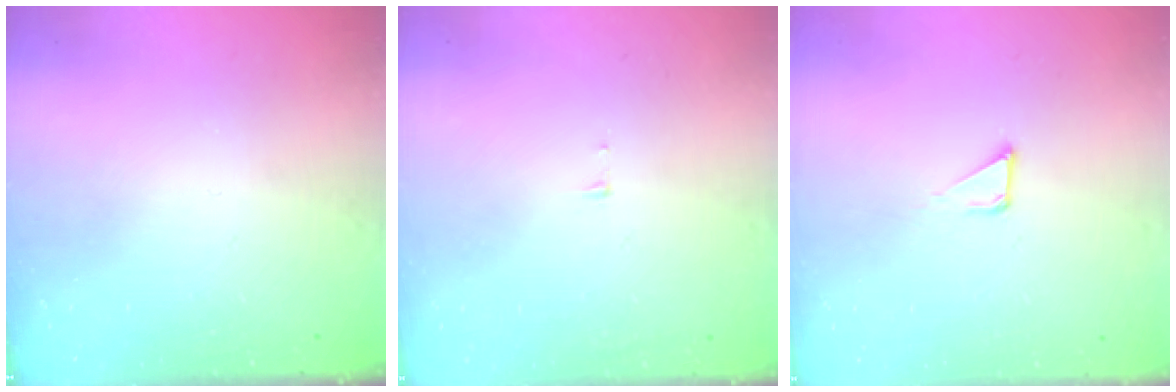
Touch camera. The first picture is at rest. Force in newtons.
{"total": 3.8, "press": 3.8, "slide": 0.3}
{"total": 2.8, "press": 2.8, "slide": 0.1}